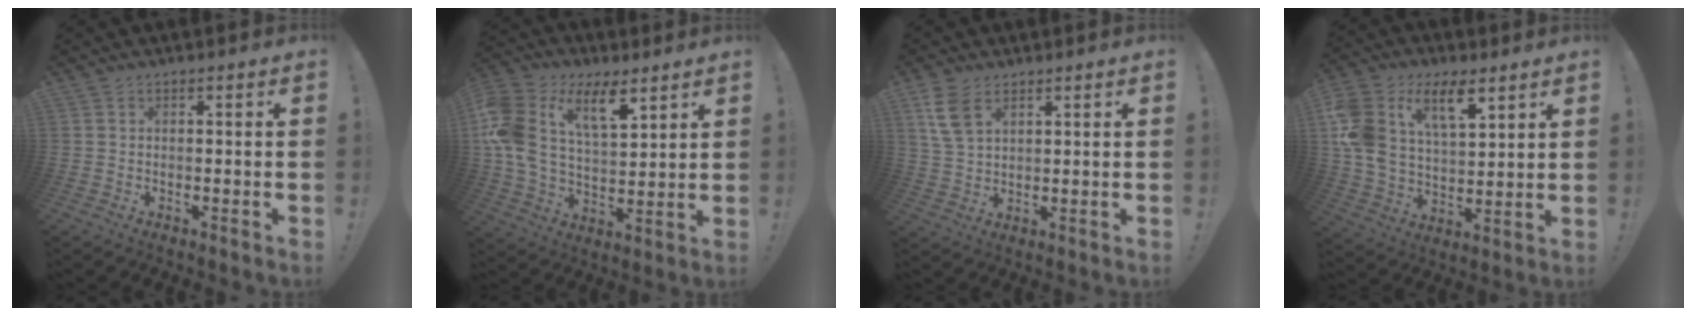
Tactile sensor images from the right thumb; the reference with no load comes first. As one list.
[{"total": 16.7, "force": [8.8, 9.0, 11.0], "torque": [-0.233, -0.048, 0.154]}, {"total": 7.9, "force": [4.3, 4.4, 4.9], "torque": [-0.094, -0.011, 0.083]}, {"total": 16.2, "force": [8.7, 9.2, 10.0], "torque": [-0.207, -0.044, 0.159]}]